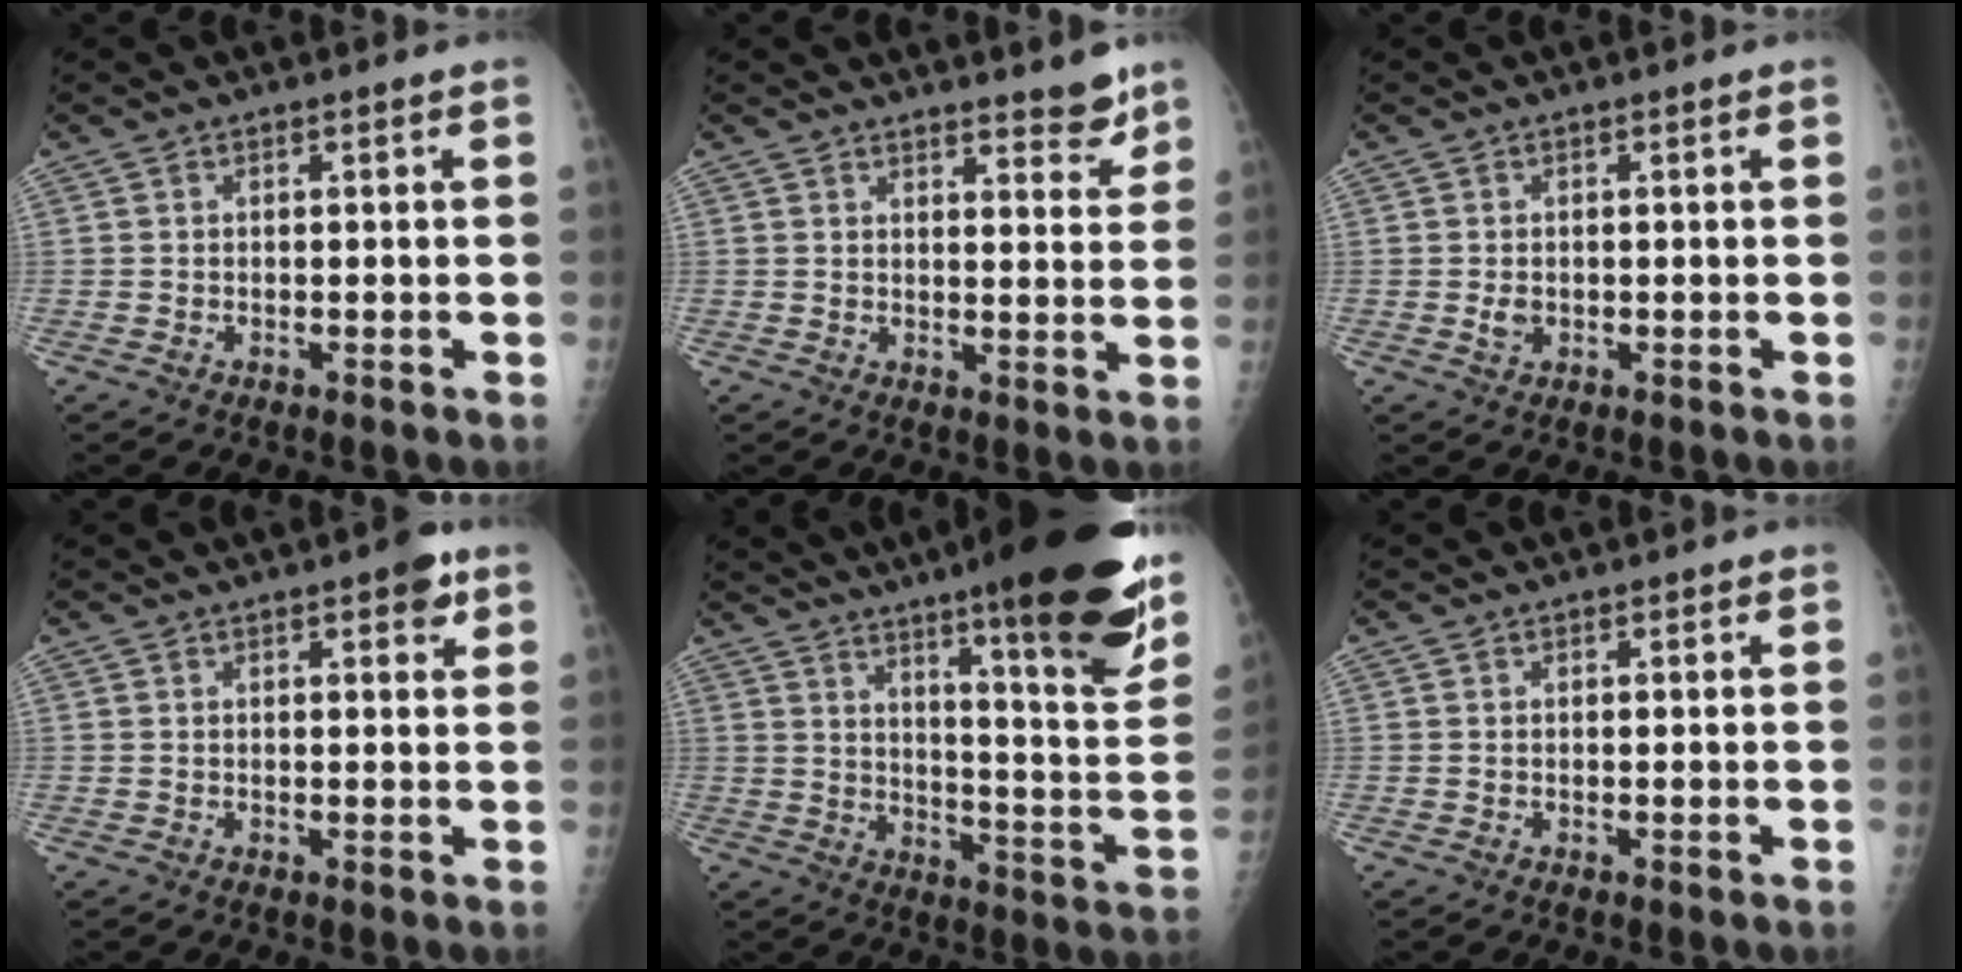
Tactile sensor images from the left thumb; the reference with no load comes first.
{"total": 5.5, "force": [4.7, 1.4, 2.5], "torque": [-0.014, -0.035, 0.058]}
{"total": 1.7, "force": [-0.1, 1.3, 1.1], "torque": [-0.015, -0.001, -0.001]}
{"total": 4.0, "force": [2.2, 1.5, 3.0], "torque": [-0.025, -0.006, 0.022]}
{"total": 27.6, "force": [17.2, 4.2, 21.1], "torque": [-0.258, -0.074, 0.243]}
{"total": 0.8, "force": [0.5, 0.4, 0.5], "torque": [-0.003, 0.000, 0.003]}